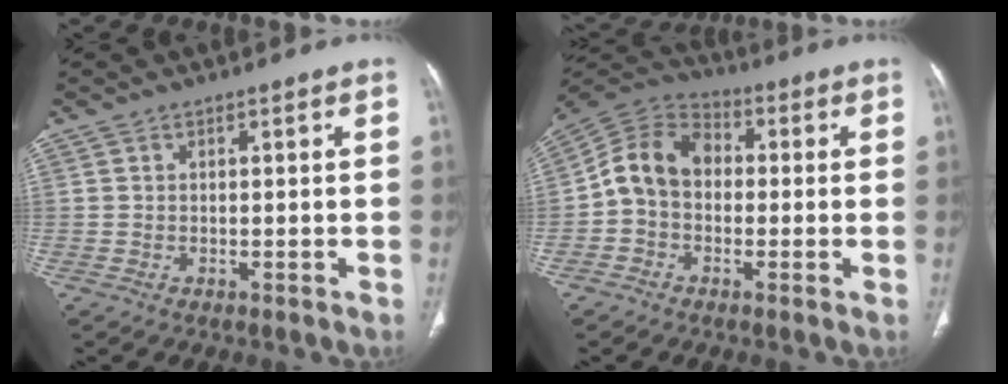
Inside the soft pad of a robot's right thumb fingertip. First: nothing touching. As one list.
[{"total": 10.2, "force": [-0.7, 8.0, 6.3], "torque": [-0.104, 0.036, -0.029]}]